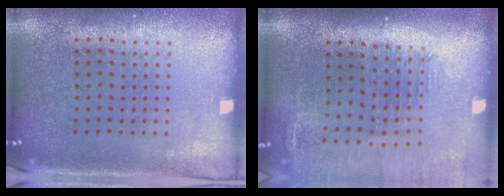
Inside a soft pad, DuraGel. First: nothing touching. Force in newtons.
{"total": 1.4, "press": 1.4, "slide": 0.2}